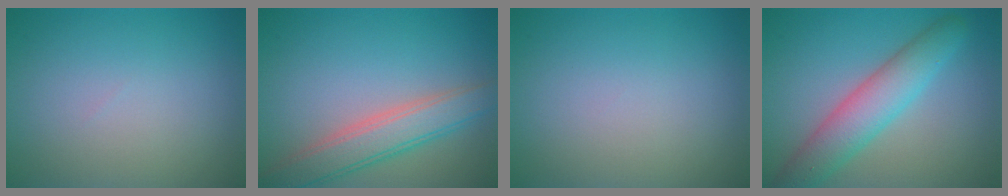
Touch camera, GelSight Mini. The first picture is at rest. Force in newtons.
{"total": 4.7, "press": 4.7, "slide": 0.4}
{"total": 0.0}
{"total": 5.3, "press": 5.3, "slide": 0.3}